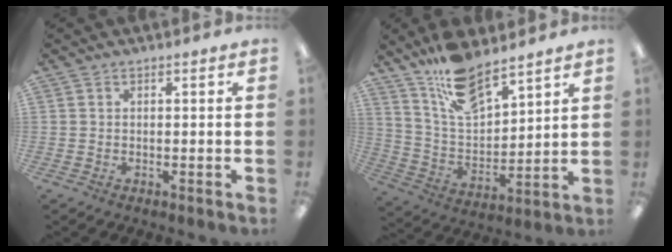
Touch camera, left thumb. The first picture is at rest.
{"total": 14.0, "force": [11.3, 4.9, 6.5], "torque": [-0.130, -0.065, 0.207]}